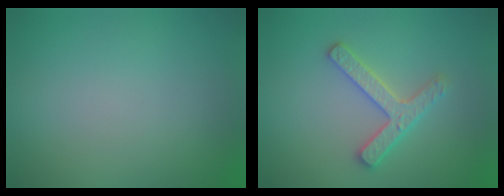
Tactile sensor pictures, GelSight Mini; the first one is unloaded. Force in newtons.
{"total": 3.4, "press": 3.3, "slide": 0.6}